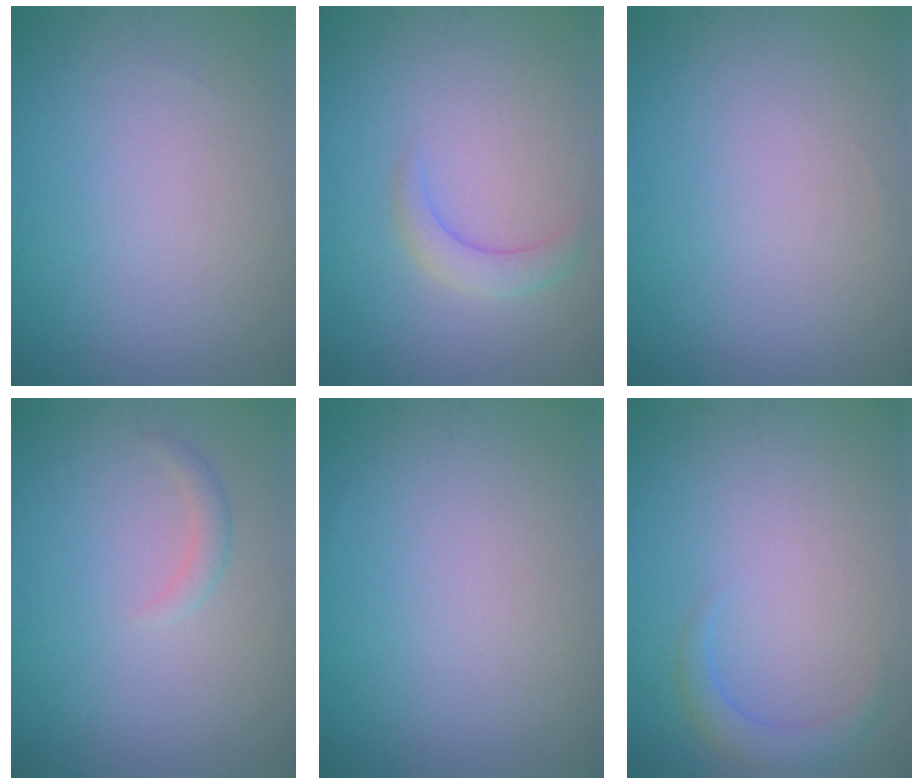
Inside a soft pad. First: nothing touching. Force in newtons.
{"total": 2.1, "press": 2.0, "slide": 0.3}
{"total": 0.0}
{"total": 1.1, "press": 1.1, "slide": 0.1}
{"total": 0.0}
{"total": 1.9, "press": 1.9, "slide": 0.1}